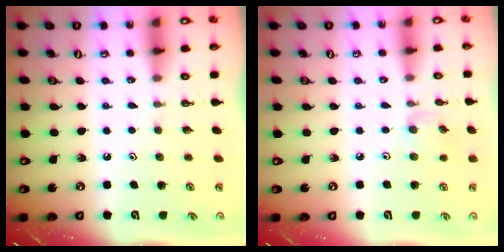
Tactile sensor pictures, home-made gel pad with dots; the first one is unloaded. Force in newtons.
{"total": 6.5, "press": 6.4, "slide": 0.6}